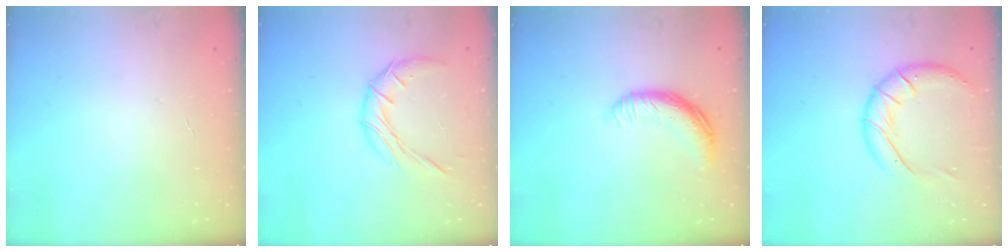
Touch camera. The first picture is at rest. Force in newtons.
{"total": 9.3, "press": 9.3, "slide": 0.8}
{"total": 10.7, "press": 10.7, "slide": 0.5}
{"total": 15.3, "press": 15.2, "slide": 1.9}